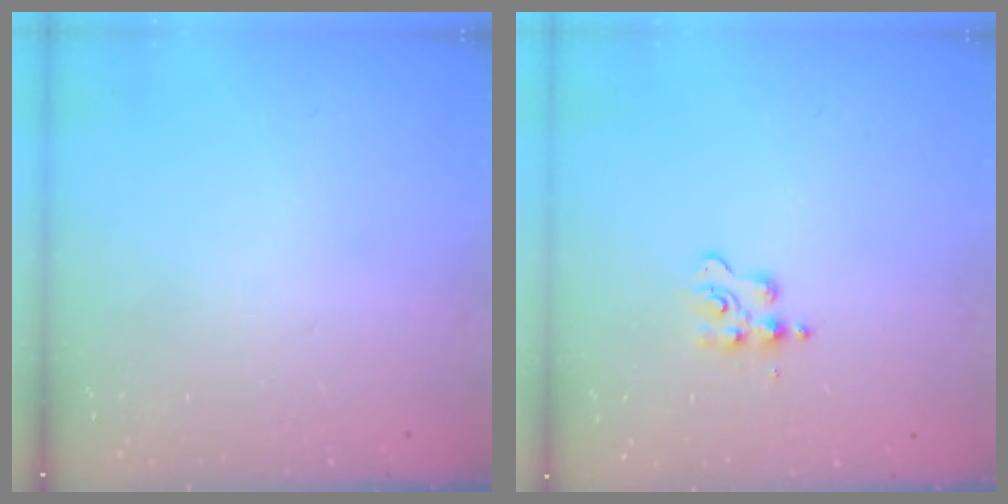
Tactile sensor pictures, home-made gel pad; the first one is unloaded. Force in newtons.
{"total": 4.3, "press": 4.3, "slide": 0.5}